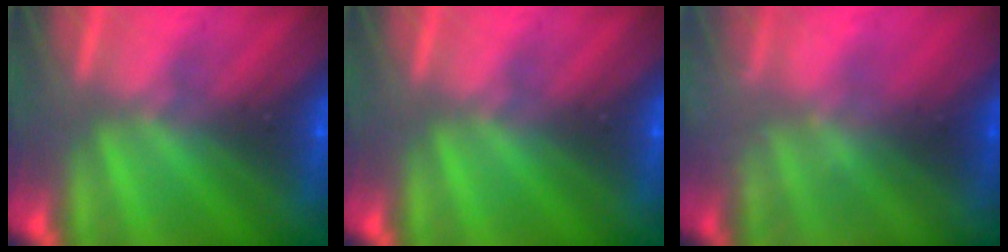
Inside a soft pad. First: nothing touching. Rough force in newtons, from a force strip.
{"total": 0.0}
{"total": 1.6}